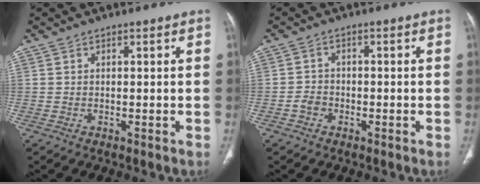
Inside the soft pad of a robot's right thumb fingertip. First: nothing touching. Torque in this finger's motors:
{"motor_torque": [0.54, 0.32, 0.16, -0.47, 0.01]}